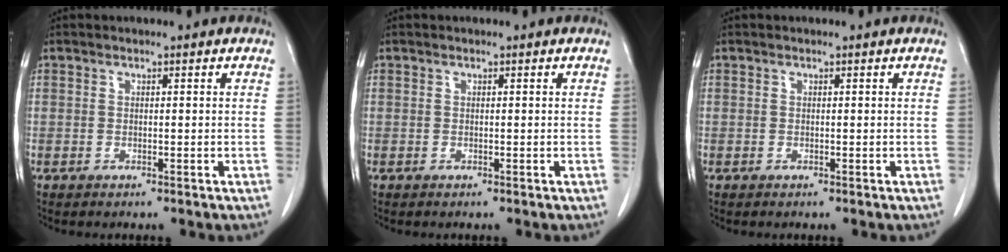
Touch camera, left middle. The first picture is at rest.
{"total": 0.0}
{"total": 0.0}